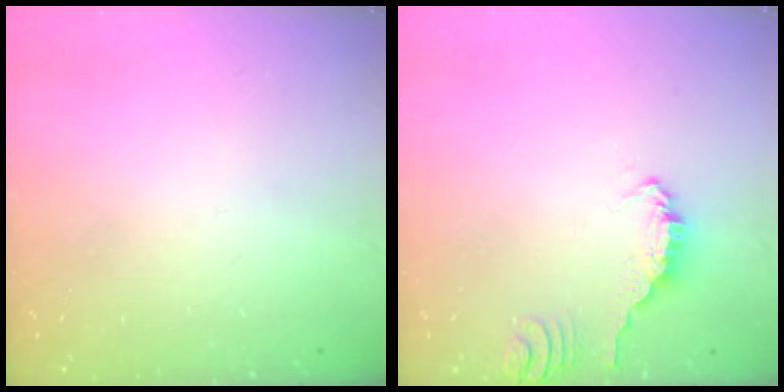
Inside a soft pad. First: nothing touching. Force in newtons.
{"total": 1.4, "press": 1.4, "slide": 0.3}